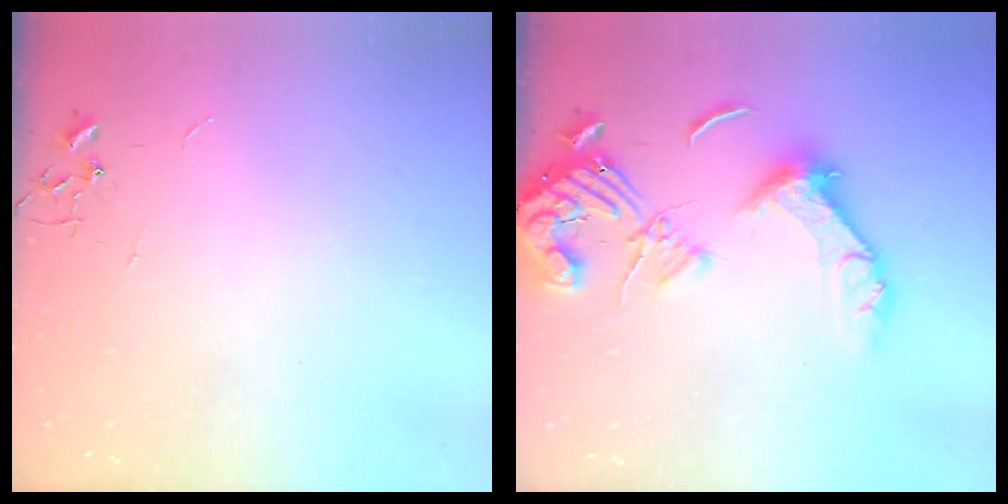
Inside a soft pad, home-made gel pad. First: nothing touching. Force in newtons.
{"total": 16.7, "press": 16.5, "slide": 2.9}